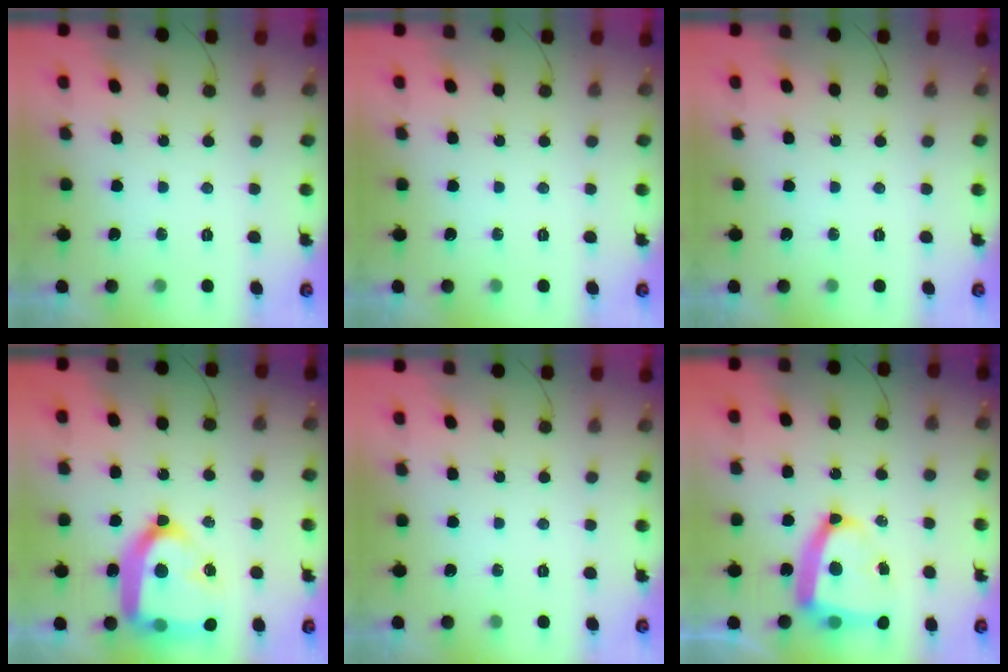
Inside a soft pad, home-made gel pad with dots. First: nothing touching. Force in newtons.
{"total": 0.0}
{"total": 0.0}
{"total": 24.5, "press": 24.4, "slide": 2.1}
{"total": 0.0}
{"total": 14.6, "press": 14.5, "slide": 1.7}